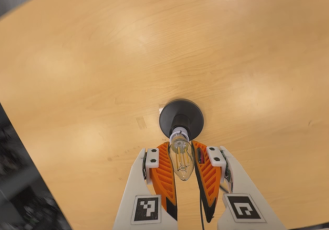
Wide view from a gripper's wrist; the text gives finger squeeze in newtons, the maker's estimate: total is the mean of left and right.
{"total": 17.6, "left": 17.9, "right": 17.2}